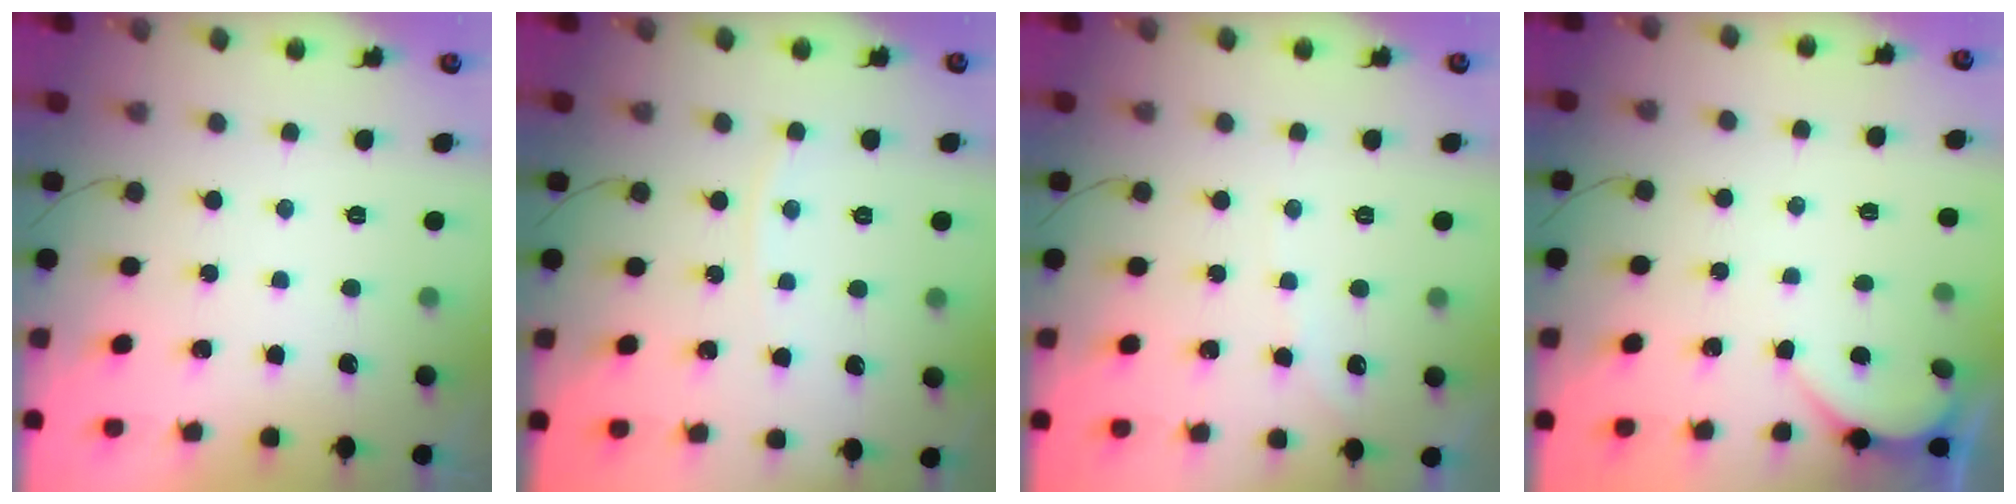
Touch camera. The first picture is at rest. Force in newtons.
{"total": 3.4, "press": 3.3, "slide": 0.4}
{"total": 4.9, "press": 4.8, "slide": 0.9}
{"total": 1.9, "press": 1.9, "slide": 0.1}